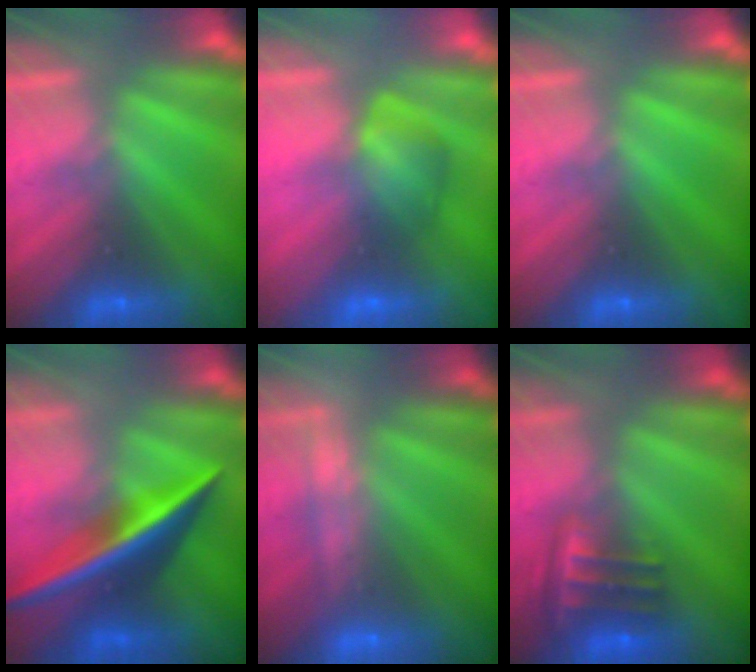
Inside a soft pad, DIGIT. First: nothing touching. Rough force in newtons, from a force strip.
{"total": 3.0}
{"total": 0.0}
{"total": 2.7}
{"total": 2.2}
{"total": 6.7}